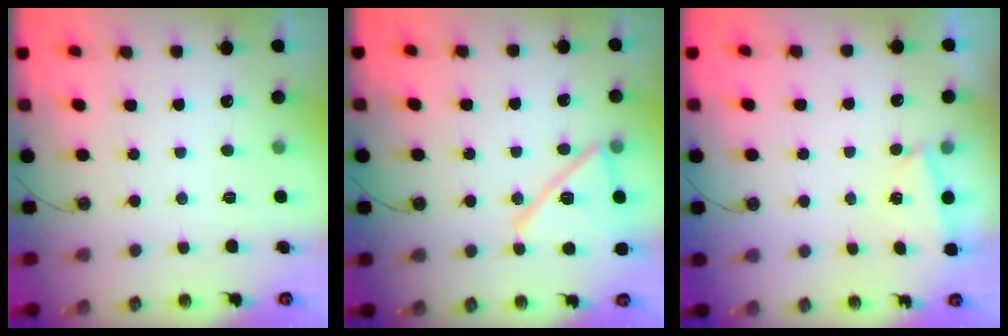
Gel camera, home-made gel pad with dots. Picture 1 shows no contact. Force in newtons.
{"total": 15.8, "press": 15.8, "slide": 1.1}
{"total": 1.2, "press": 1.1, "slide": 0.5}